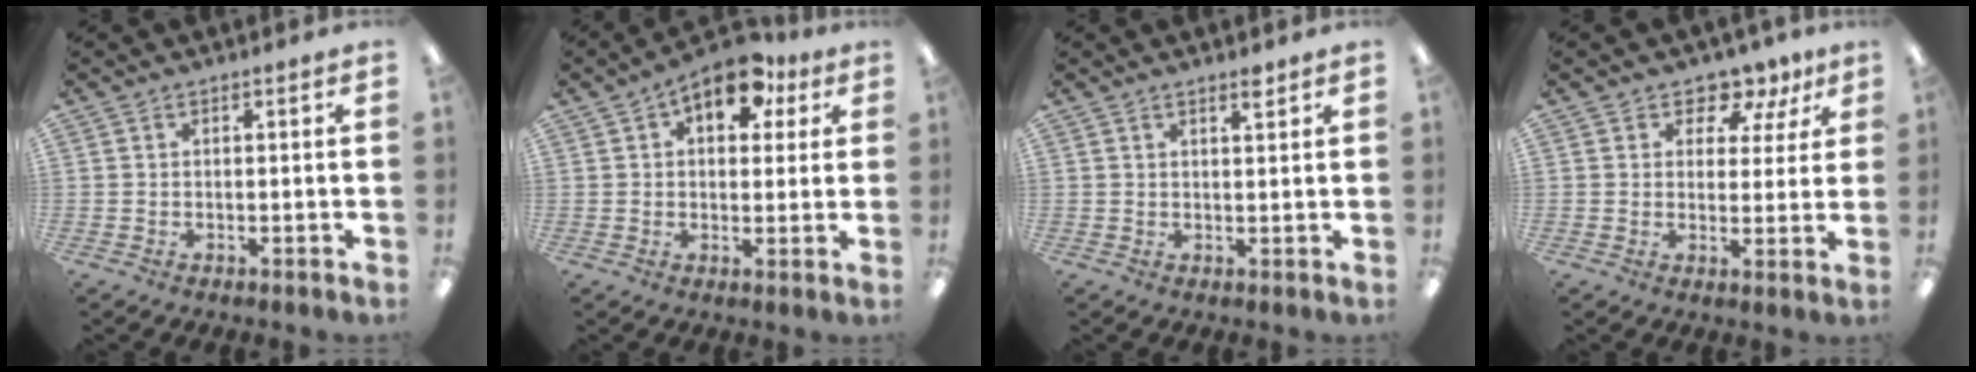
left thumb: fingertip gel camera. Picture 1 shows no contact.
{"total": 10.8, "force": [5.8, 5.7, 7.1], "torque": [-0.092, -0.018, 0.097]}
{"total": 2.0, "force": [1.8, 0.2, 0.9], "torque": [-0.013, -0.005, 0.030]}
{"total": 6.7, "force": [5.0, 3.8, 2.2], "torque": [-0.029, -0.032, 0.087]}